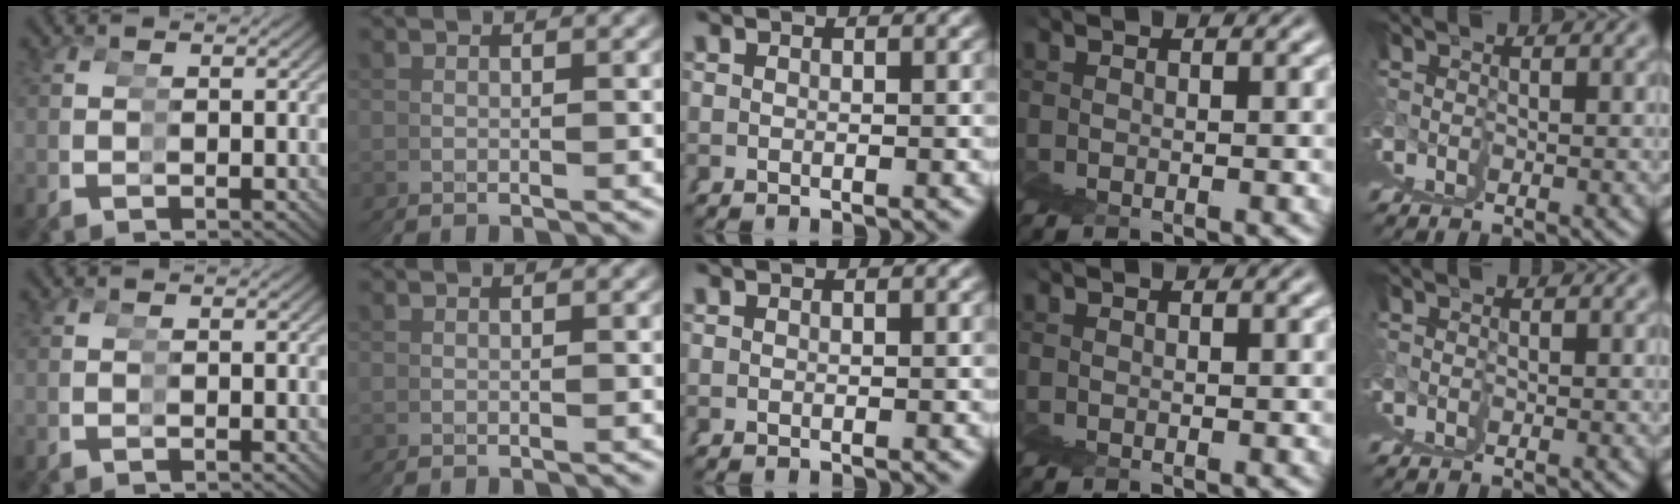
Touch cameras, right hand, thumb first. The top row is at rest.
{}